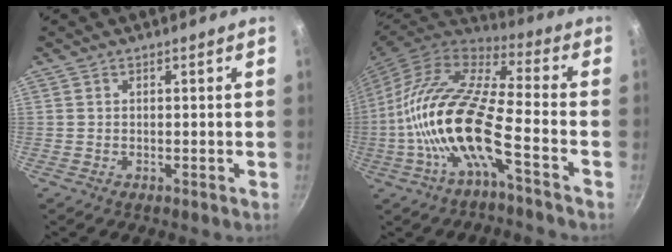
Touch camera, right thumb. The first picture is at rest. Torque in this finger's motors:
{"motor_torque": [0.49, 1.28, 2.37, -0.40, 0.76]}